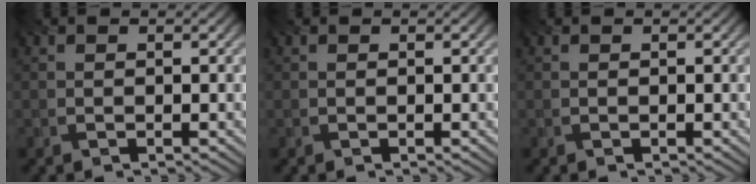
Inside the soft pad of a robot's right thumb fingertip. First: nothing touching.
{"total": 0.0}
{"total": 0.0}